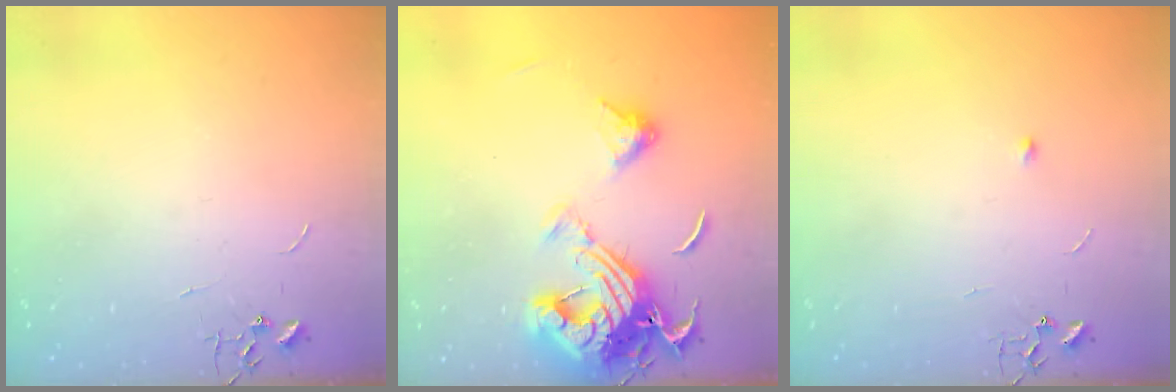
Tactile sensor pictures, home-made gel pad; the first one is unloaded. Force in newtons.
{"total": 16.8, "press": 16.8, "slide": 1.6}
{"total": 4.6, "press": 4.5, "slide": 0.7}